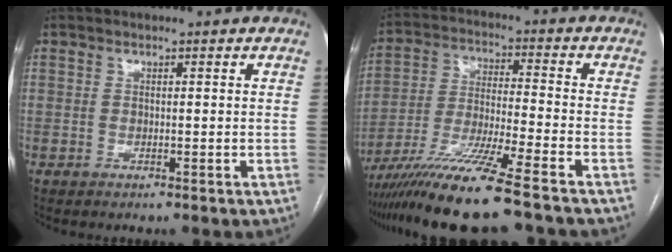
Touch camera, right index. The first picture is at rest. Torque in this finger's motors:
{"motor_torque": [1.10, -1.04, 1.05, 0.21]}